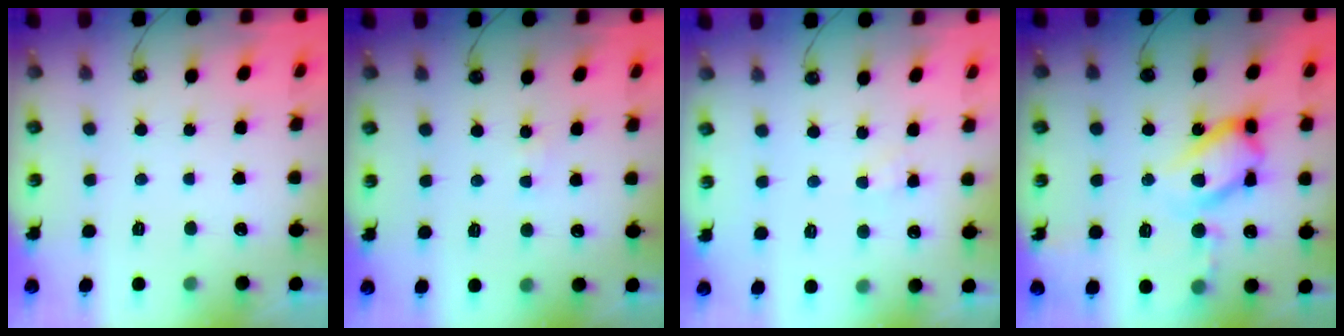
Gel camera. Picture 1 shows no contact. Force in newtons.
{"total": 1.7, "press": 1.7, "slide": 0.2}
{"total": 2.5, "press": 2.4, "slide": 0.4}
{"total": 15.5, "press": 15.3, "slide": 2.6}